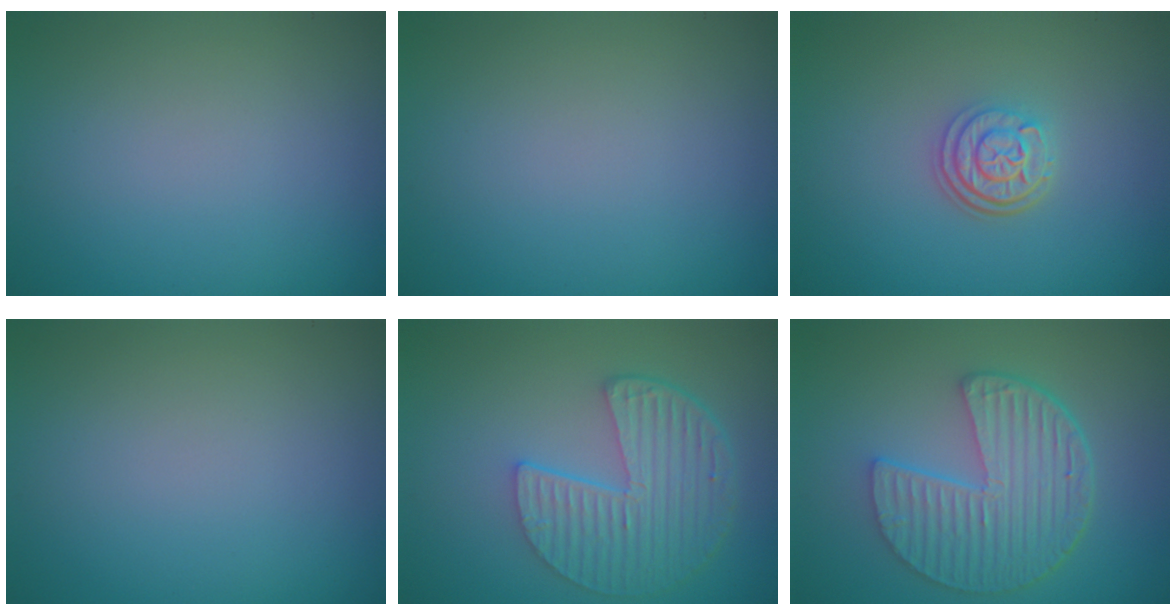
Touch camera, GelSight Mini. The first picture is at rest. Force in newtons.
{"total": 0.0}
{"total": 3.1, "press": 2.5, "slide": 1.8}
{"total": 0.0}
{"total": 5.8, "press": 4.2, "slide": 4.0}
{"total": 6.6, "press": 4.9, "slide": 4.4}